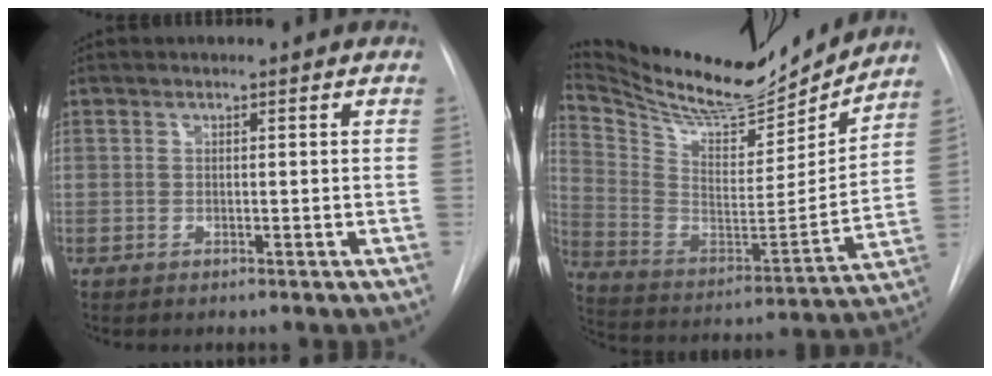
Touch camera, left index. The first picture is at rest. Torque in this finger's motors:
{"motor_torque": [0.92, -1.22, 0.09, 0.03]}